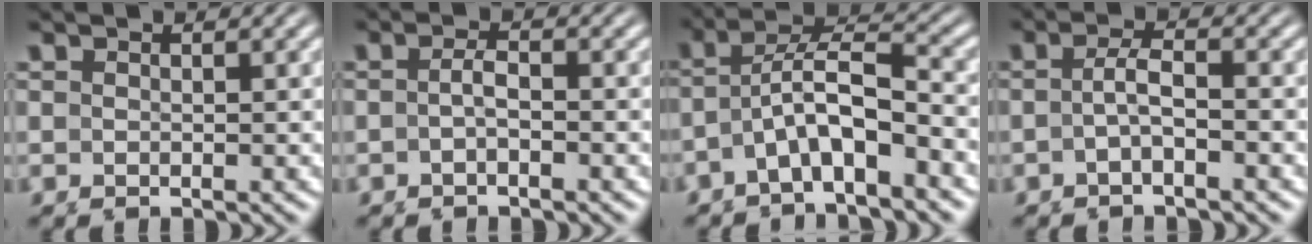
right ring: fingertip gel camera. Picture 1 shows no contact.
{"total": 1.5, "force": [-0.7, 0.1, 1.4], "torque": [-0.027, 0.000, -0.015]}
{"total": 5.5, "force": [-0.1, 3.7, 4.1], "torque": [-0.080, -0.012, -0.006]}
{"total": 2.1, "force": [-1.1, 0.0, 1.8], "torque": [-0.037, -0.004, -0.019]}